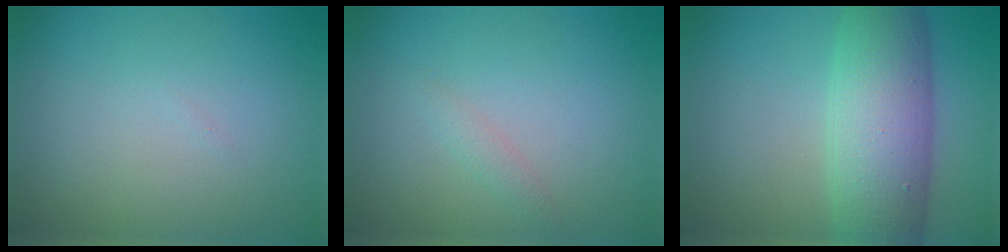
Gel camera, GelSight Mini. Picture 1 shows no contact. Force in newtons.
{"total": 0.9, "press": 0.9, "slide": 0.0}
{"total": 8.7, "press": 8.7, "slide": 0.2}